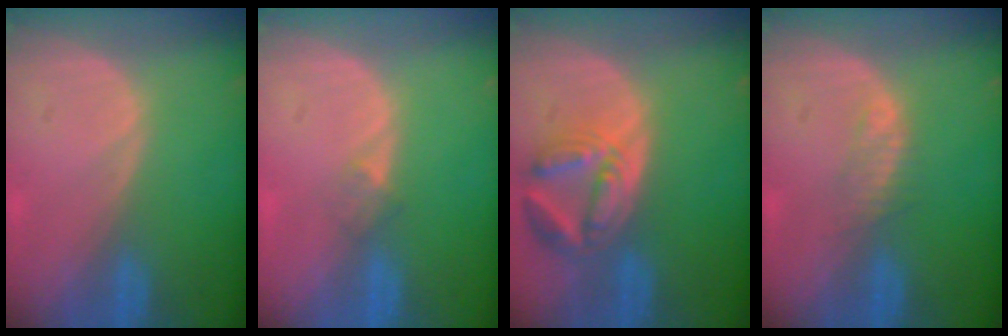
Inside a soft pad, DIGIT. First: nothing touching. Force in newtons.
{"total": 1.5, "press": 1.2, "slide": 1.0}
{"total": 7.9, "press": 7.0, "slide": 3.6}
{"total": 1.8, "press": 1.8, "slide": 0.1}